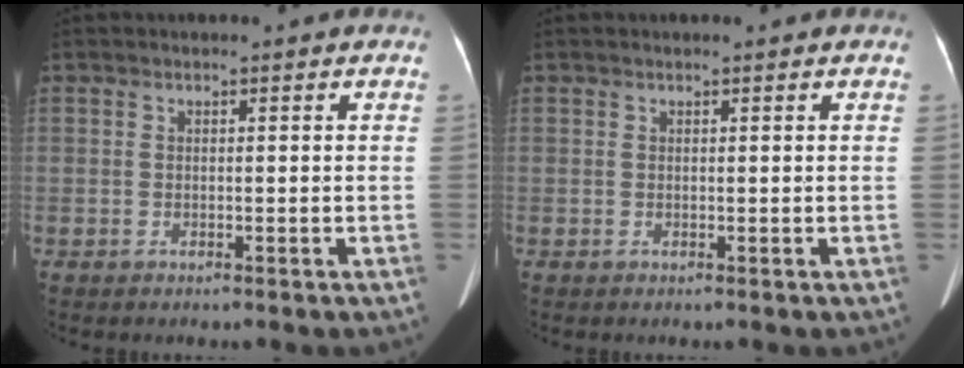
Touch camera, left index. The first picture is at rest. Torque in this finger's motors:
{"motor_torque": [0.02, 0.08, -0.10, 0.00]}